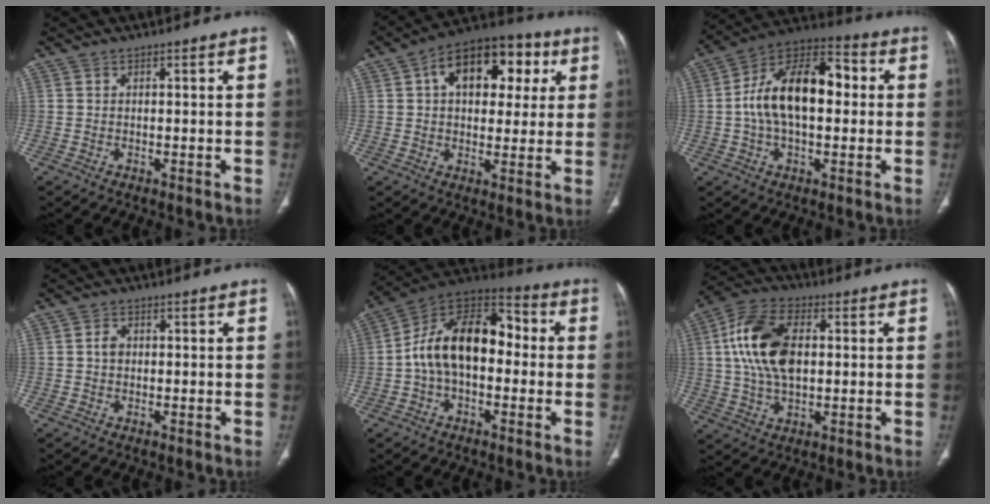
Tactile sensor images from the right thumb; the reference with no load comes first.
{"total": 17.3, "force": [5.3, 10.6, 12.6], "torque": [-0.136, 0.015, 0.069]}
{"total": 18.1, "force": [1.2, 9.9, 15.1], "torque": [-0.249, 0.039, 0.009]}
{"total": 1.9, "force": [0.1, 1.5, 1.1], "torque": [-0.016, 0.006, -0.001]}
{"total": 17.4, "force": [-0.4, 10.6, 13.8], "torque": [-0.208, 0.051, -0.020]}
{"total": 14.7, "force": [2.0, 8.5, 11.8], "torque": [-0.229, 0.014, 0.035]}